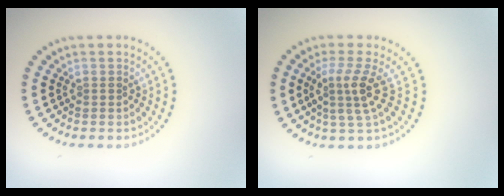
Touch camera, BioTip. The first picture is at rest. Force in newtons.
{"total": 3.1, "press": 2.2, "slide": 2.1}